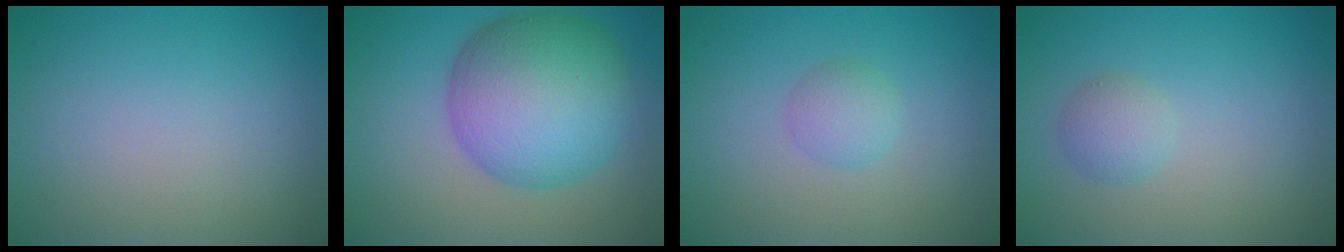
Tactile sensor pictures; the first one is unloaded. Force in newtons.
{"total": 11.1, "press": 11.1, "slide": 0.2}
{"total": 1.7, "press": 1.7, "slide": 0.0}
{"total": 1.8, "press": 1.8, "slide": 0.1}